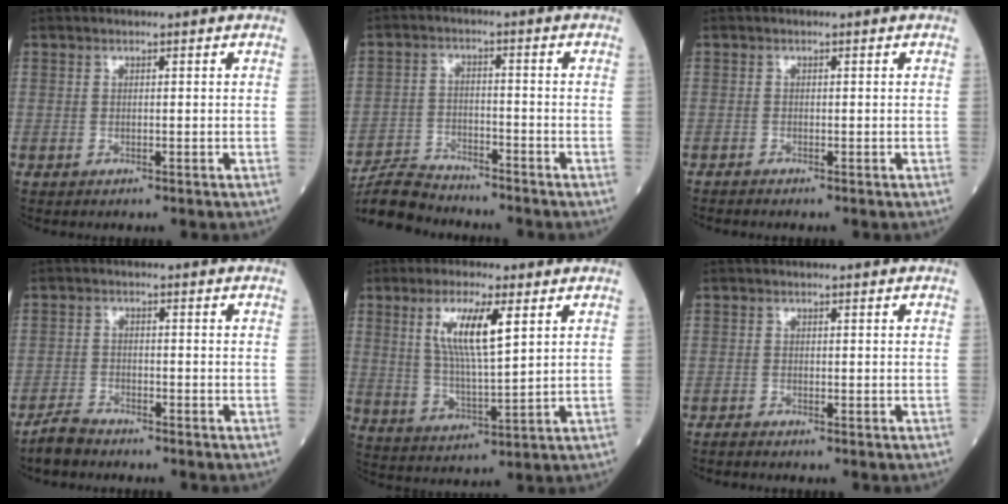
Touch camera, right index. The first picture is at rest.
{"total": 8.1, "force": [-8.0, 0.7, 0.7], "torque": [-0.021, -0.005, -0.150]}
{"total": 0.7, "force": [-0.7, 0.0, 0.1], "torque": [-0.006, -0.001, -0.016]}
{"total": 3.2, "force": [-3.0, 0.7, 0.7], "torque": [-0.018, -0.005, -0.060]}
{"total": 9.5, "force": [3.6, 1.5, 8.7], "torque": [-0.170, 0.001, 0.071]}
{"total": 0.9, "force": [-0.9, 0.0, 0.1], "torque": [-0.009, -0.001, -0.019]}